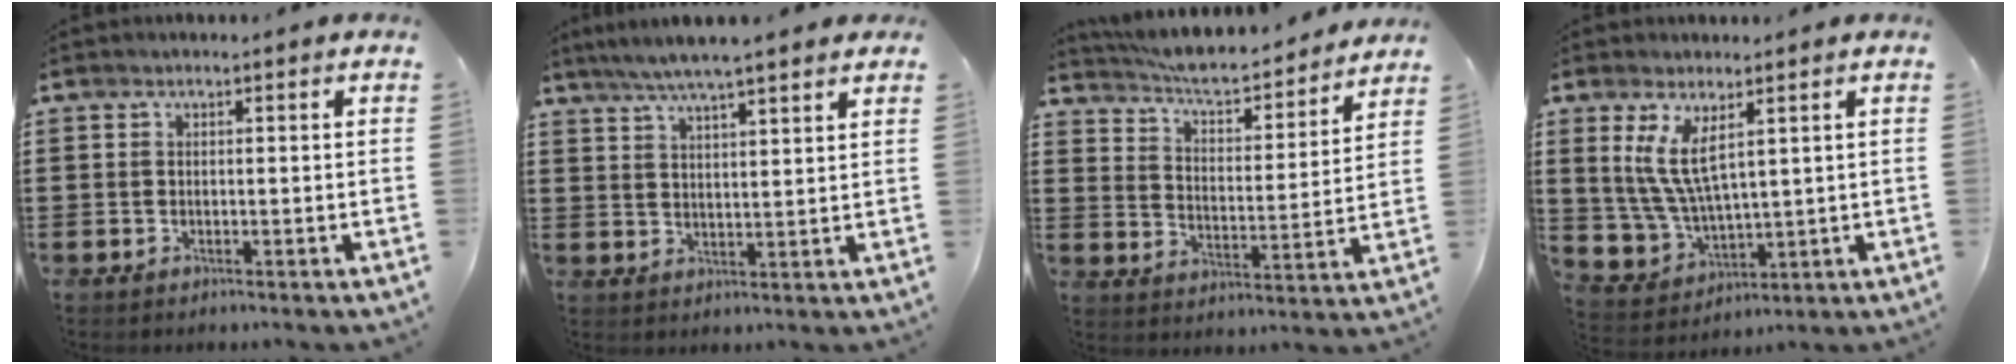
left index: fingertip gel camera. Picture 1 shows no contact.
{"total": 5.1, "force": [4.3, 0.0, 2.7], "torque": [-0.063, -0.008, 0.075]}
{"total": 5.4, "force": [5.1, 0.3, 1.6], "torque": [-0.055, -0.040, 0.082]}
{"total": 7.9, "force": [3.2, 3.7, 6.2], "torque": [-0.150, -0.003, 0.056]}